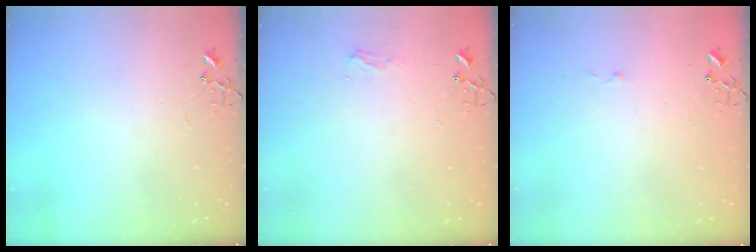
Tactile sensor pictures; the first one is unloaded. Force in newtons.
{"total": 5.9, "press": 5.9, "slide": 0.6}
{"total": 2.6, "press": 2.6, "slide": 0.4}